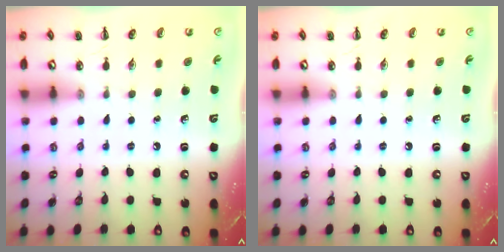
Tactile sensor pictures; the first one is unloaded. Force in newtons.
{"total": 0.0}